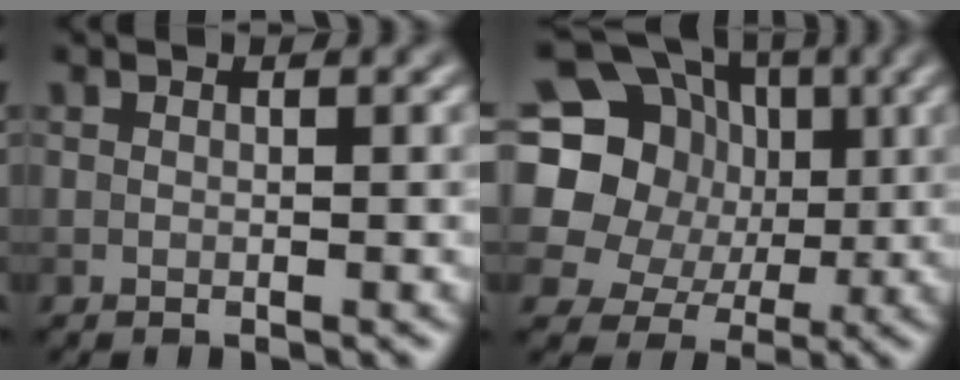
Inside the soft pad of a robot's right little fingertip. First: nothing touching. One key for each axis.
{"total": 17.3, "fx": 3.0, "fy": 15.5, "fz": 7.0, "tx": -0.162, "ty": 0.035, "tz": 0.021}